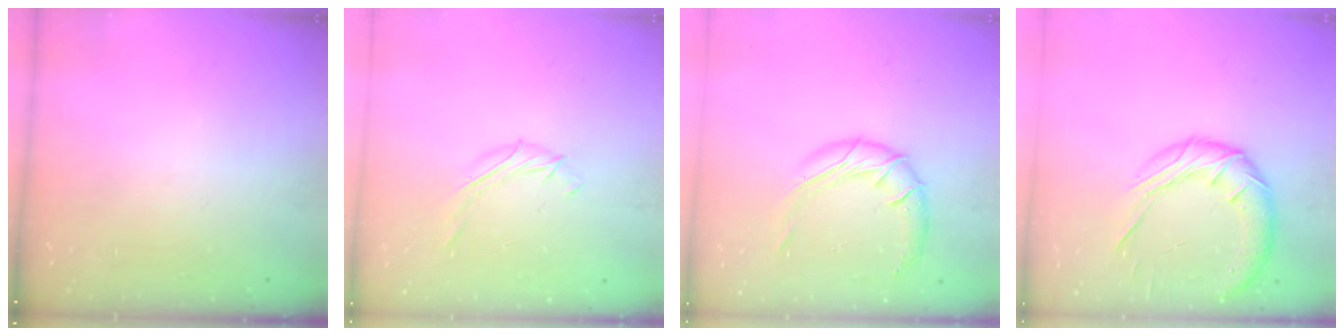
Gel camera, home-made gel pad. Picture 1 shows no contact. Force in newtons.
{"total": 6.0, "press": 5.7, "slide": 1.7}
{"total": 13.5, "press": 13.3, "slide": 2.5}
{"total": 16.0, "press": 15.9, "slide": 1.1}